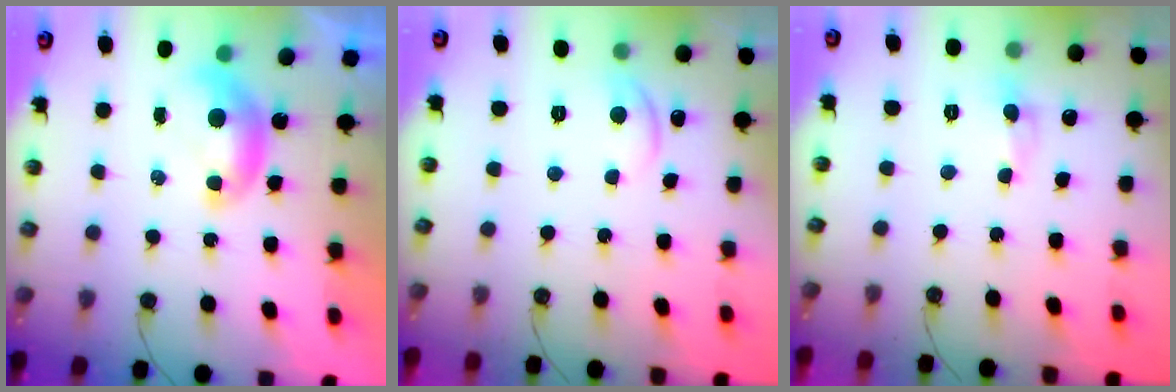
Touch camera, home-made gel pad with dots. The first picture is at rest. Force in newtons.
{"total": 3.0, "press": 2.9, "slide": 0.4}
{"total": 0.6, "press": 0.5, "slide": 0.4}